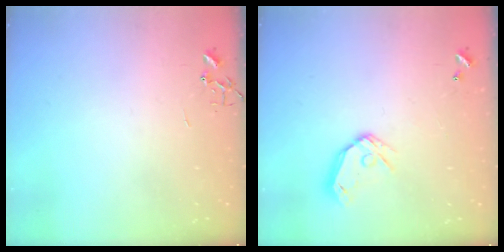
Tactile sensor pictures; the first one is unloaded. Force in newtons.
{"total": 10.4, "press": 10.2, "slide": 1.6}